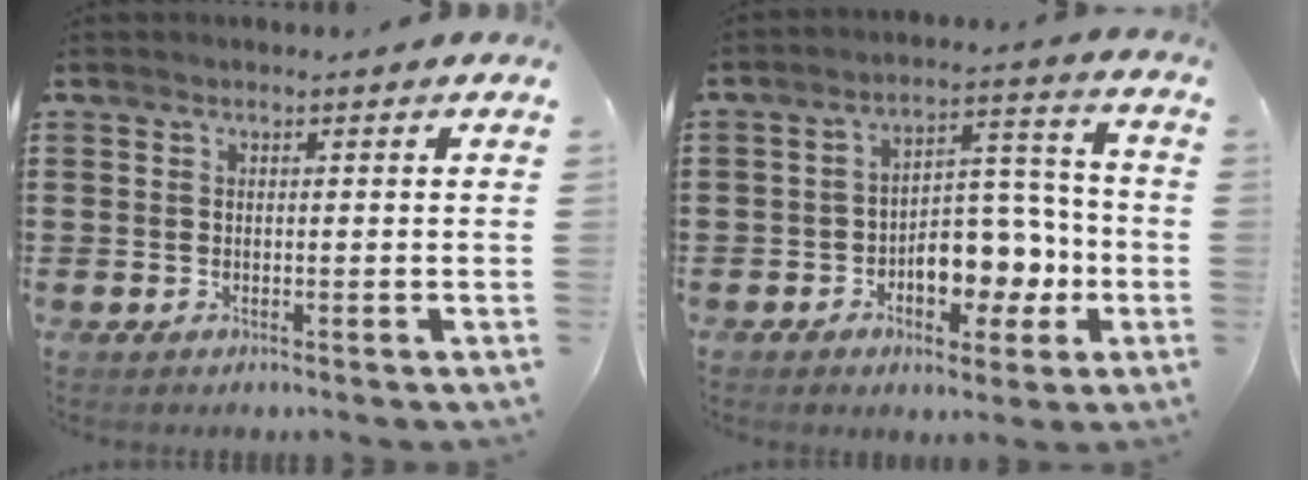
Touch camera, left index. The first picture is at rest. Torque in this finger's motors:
{"motor_torque": [1.21, 0.93, 0.44, 0.14]}